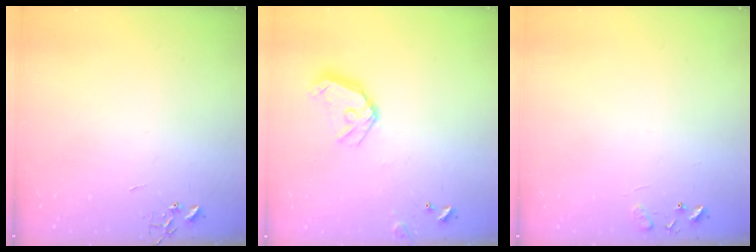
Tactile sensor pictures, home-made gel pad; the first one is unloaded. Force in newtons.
{"total": 13.0, "press": 12.9, "slide": 1.9}
{"total": 7.7, "press": 7.7, "slide": 0.6}